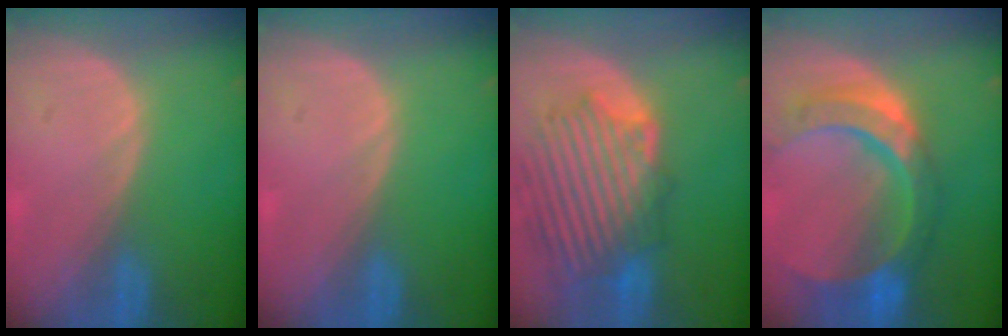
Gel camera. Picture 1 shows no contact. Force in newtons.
{"total": 0.0}
{"total": 10.9, "press": 10.5, "slide": 2.9}
{"total": 11.0, "press": 9.3, "slide": 5.9}